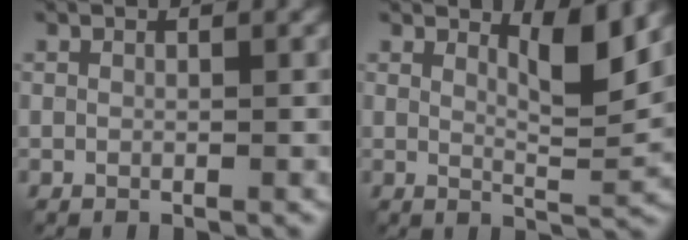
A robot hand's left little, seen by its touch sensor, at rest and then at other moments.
{"total": 4.3, "force": [2.5, 0.9, 3.3], "torque": [-0.048, -0.007, 0.037]}